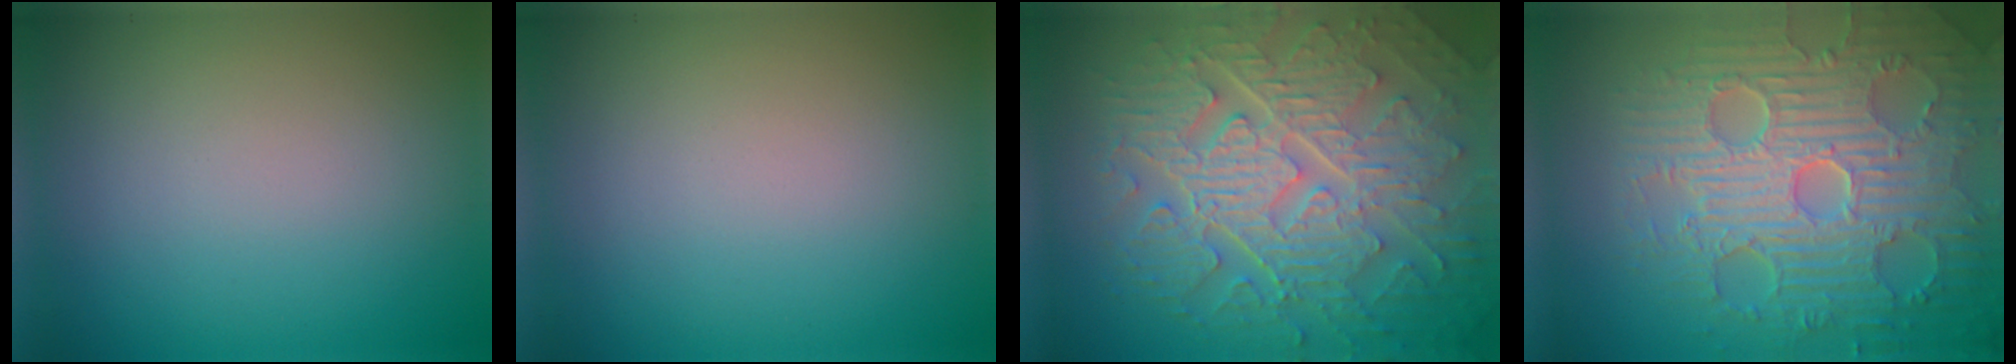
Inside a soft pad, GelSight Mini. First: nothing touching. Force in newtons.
{"total": 0.0}
{"total": 10.3, "press": 7.0, "slide": 7.6}
{"total": 9.2, "press": 6.7, "slide": 6.3}